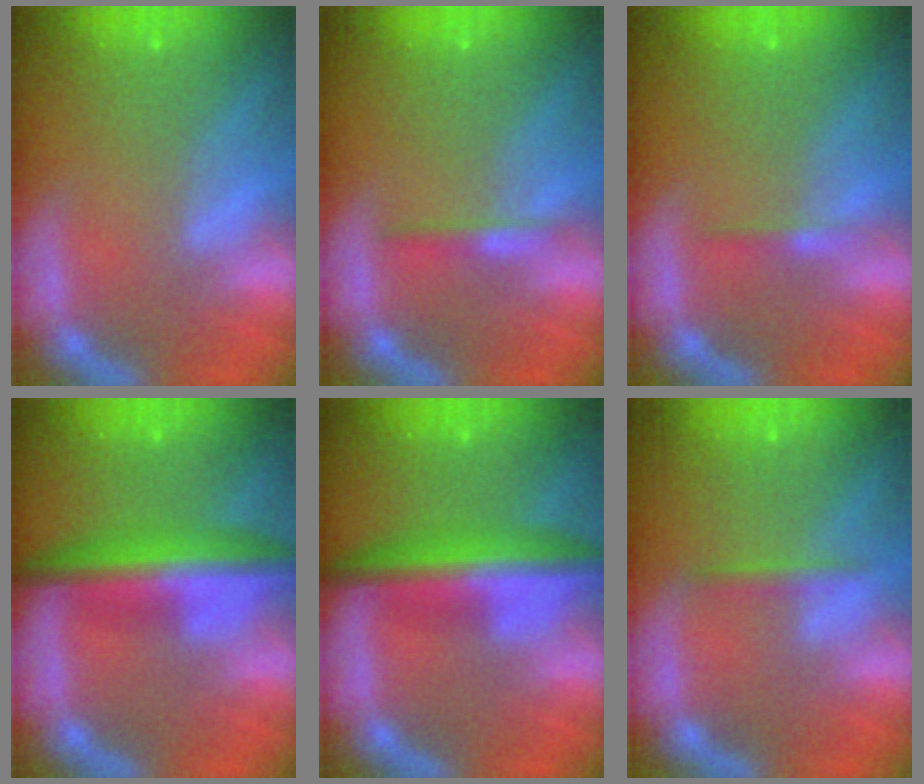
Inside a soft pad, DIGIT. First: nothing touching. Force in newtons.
{"total": 1.4}
{"total": 0.9}
{"total": 7.1}
{"total": 7.1}
{"total": 1.4}